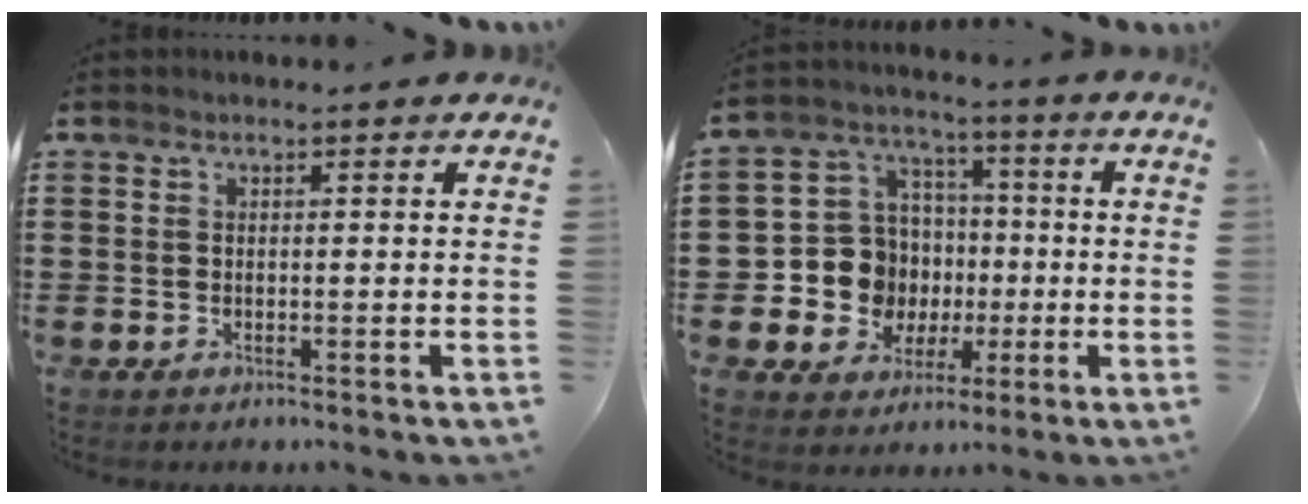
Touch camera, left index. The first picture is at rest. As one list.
[{"total": 10.0, "force": [-0.8, 9.5, 2.7], "torque": [-0.097, 0.002, -0.005]}]